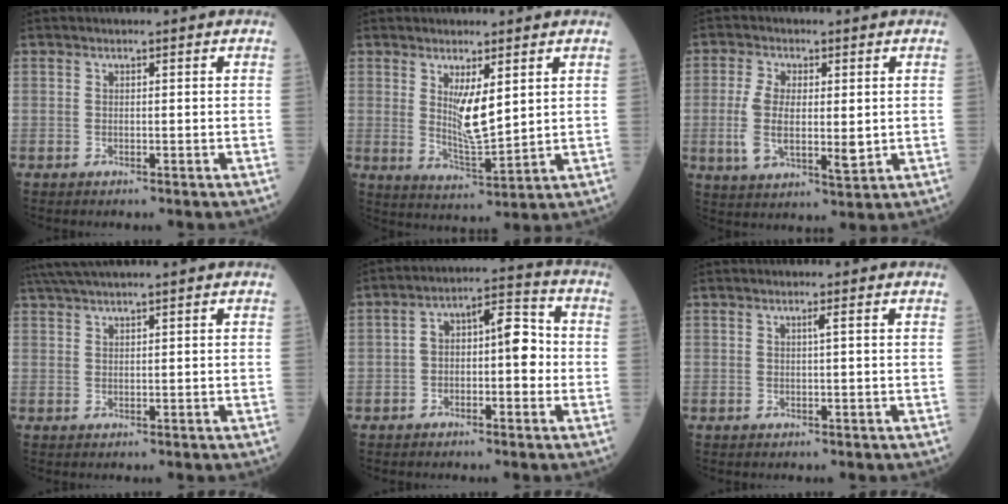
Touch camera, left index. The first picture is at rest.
{"total": 6.3, "force": [2.0, 1.1, 5.8], "torque": [-0.114, -0.018, 0.046]}
{"total": 8.8, "force": [-0.1, 3.7, 8.0], "torque": [-0.169, -0.009, 0.001]}
{"total": 4.9, "force": [4.2, -0.8, 2.5], "torque": [-0.046, 0.028, 0.082]}
{"total": 8.4, "force": [-1.0, 3.2, 7.7], "torque": [-0.125, 0.039, -0.019]}
{"total": 0.8, "force": [0.2, -0.3, 0.7], "torque": [-0.019, -0.006, 0.007]}